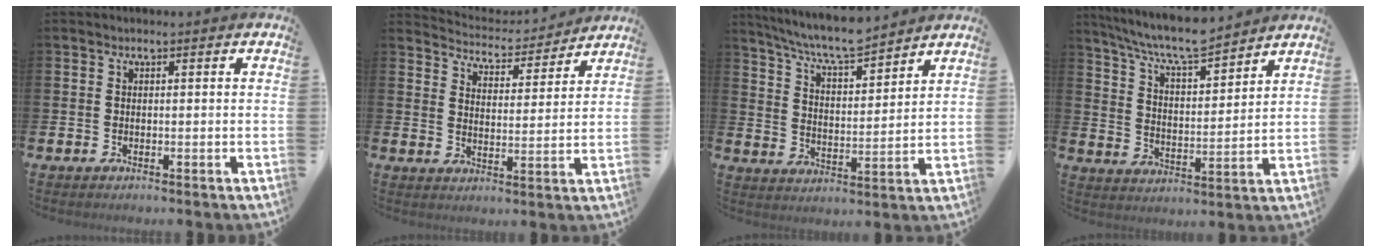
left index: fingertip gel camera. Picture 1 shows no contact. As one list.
[{"total": 4.8, "force": [4.8, 0.9, 0.0], "torque": [-0.018, -0.040, 0.079]}, {"total": 7.6, "force": [7.2, 0.9, 2.5], "torque": [-0.076, -0.042, 0.127]}, {"total": 8.2, "force": [7.7, 1.0, 2.8], "torque": [-0.085, -0.048, 0.136]}]